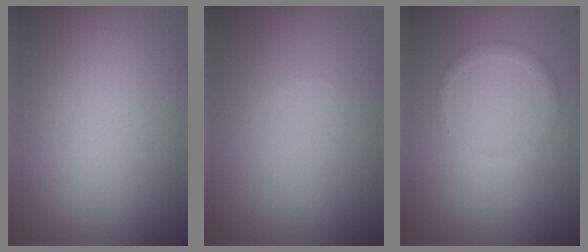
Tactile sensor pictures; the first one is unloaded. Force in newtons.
{"total": 0.0}
{"total": 1.1, "press": 1.1, "slide": 0.0}